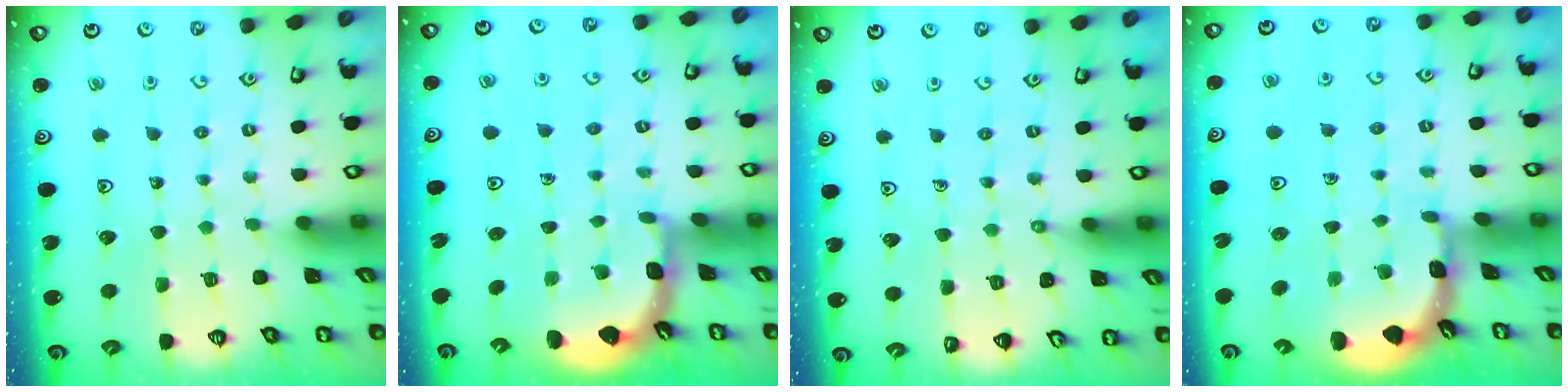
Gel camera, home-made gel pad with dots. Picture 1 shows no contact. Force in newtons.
{"total": 1.9, "press": 1.9, "slide": 0.2}
{"total": 2.5, "press": 2.5, "slide": 0.4}
{"total": 1.6, "press": 1.6, "slide": 0.3}